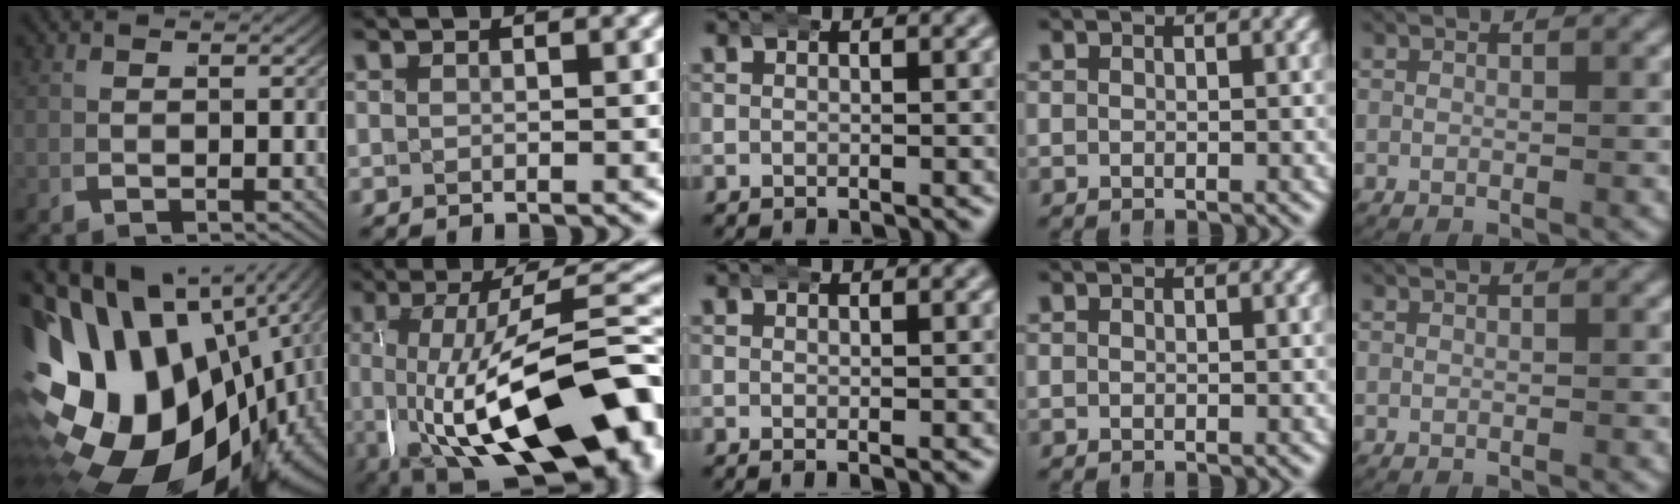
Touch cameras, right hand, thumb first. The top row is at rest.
{"thumb": {"total": 30.1, "force": [-2.4, 21.3, 21.2], "torque": [-0.395, -0.039, -0.024]}, "index": {"total": 16.6, "force": [-5.0, 7.2, 14.1], "torque": [-0.227, -0.028, -0.051]}, "middle": {"total": 0.5, "force": [0.2, 0.1, 0.5], "torque": [-0.007, 0.000, 0.002]}}